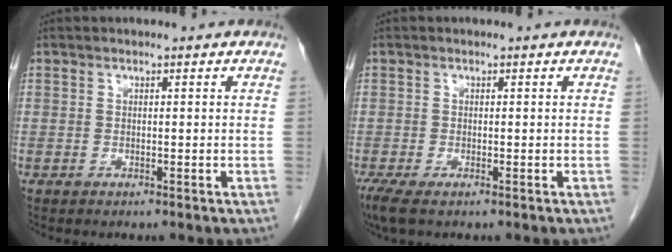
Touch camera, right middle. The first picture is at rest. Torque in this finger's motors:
{"motor_torque": [0.20, -0.44, 0.02, 0.06]}